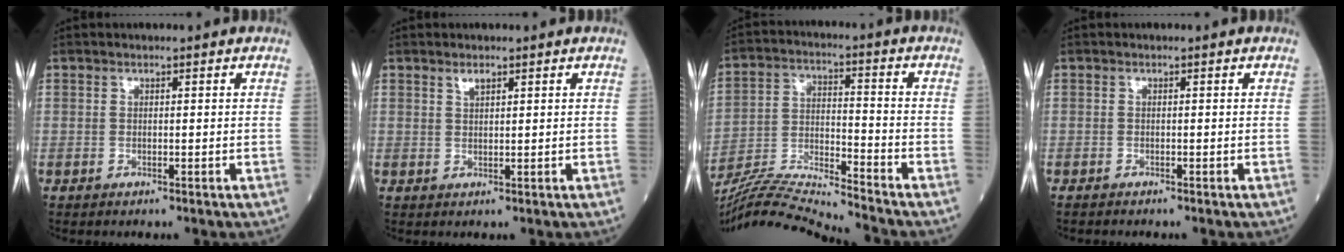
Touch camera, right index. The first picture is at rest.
{"total": 1.3, "force": [0.9, 0.4, 0.8], "torque": [-0.015, 0.001, 0.019]}
{"total": 13.3, "force": [-12.7, -2.5, 3.1], "torque": [-0.057, 0.007, -0.232]}
{"total": 0.6, "force": [-0.6, 0.0, 0.2], "torque": [-0.006, -0.001, -0.009]}